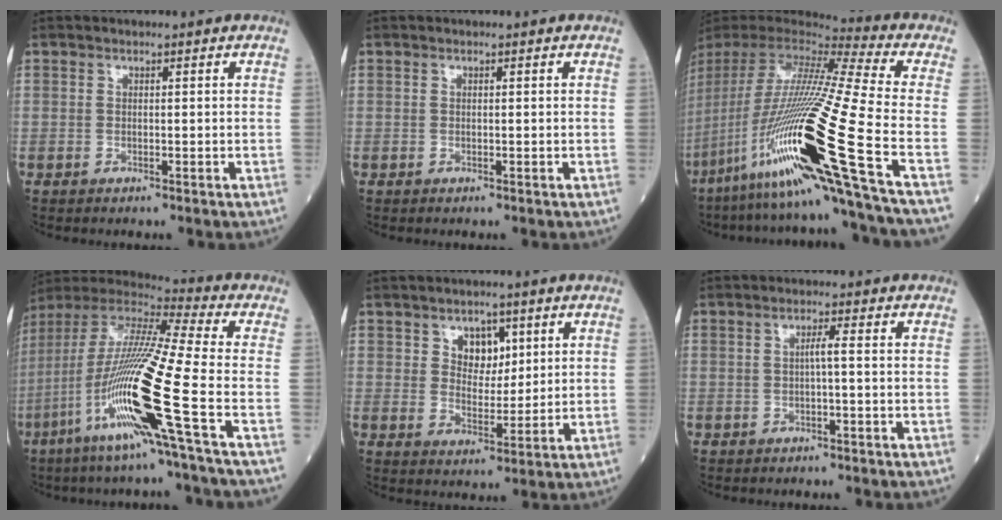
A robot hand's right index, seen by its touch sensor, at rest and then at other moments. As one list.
[{"total": 0.0}, {"total": 30.7, "force": [-12.1, -0.2, 28.2], "torque": [-0.535, -0.050, -0.229]}, {"total": 20.5, "force": [-7.0, -1.1, 19.2], "torque": [-0.408, -0.033, -0.150]}, {"total": 5.0, "force": [2.3, 3.3, 3.0], "torque": [-0.040, 0.003, 0.040]}, {"total": 1.5, "force": [-0.2, -0.1, 1.4], "torque": [-0.023, 0.003, -0.004]}]